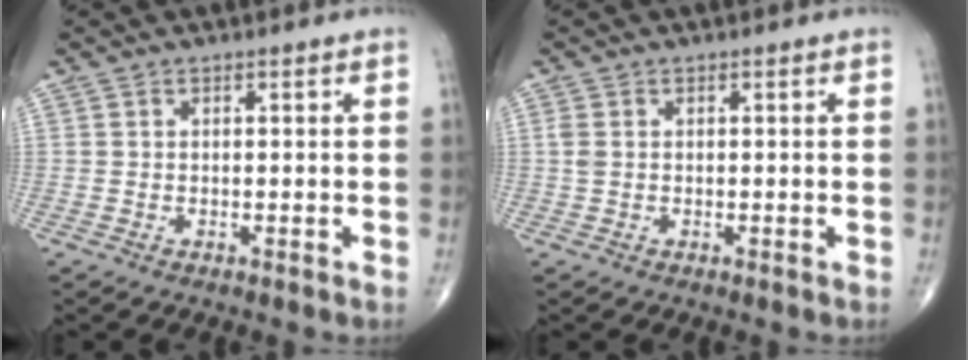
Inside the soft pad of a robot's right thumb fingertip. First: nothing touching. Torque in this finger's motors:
{"motor_torque": [0.30, 0.75, 0.28, -0.12, -0.02]}